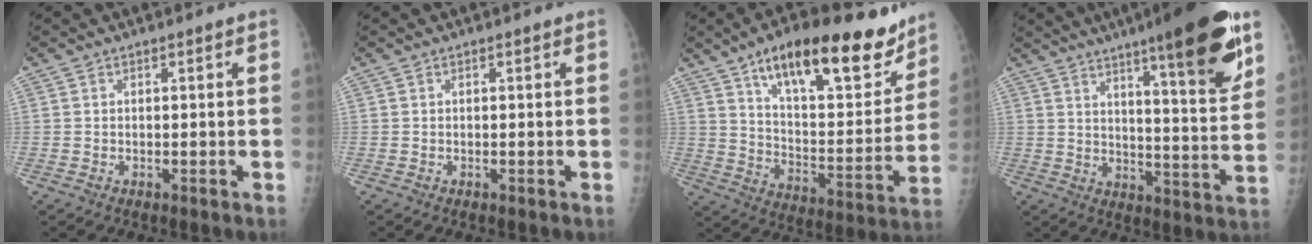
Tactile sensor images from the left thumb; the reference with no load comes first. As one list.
[{"total": 0.0}, {"total": 25.3, "force": [16.6, 9.3, 16.8], "torque": [-0.208, -0.057, 0.259]}, {"total": 19.6, "force": [11.8, 3.0, 15.3], "torque": [-0.194, -0.059, 0.172]}]